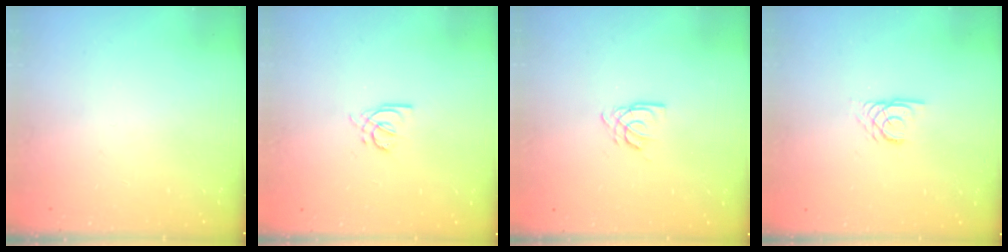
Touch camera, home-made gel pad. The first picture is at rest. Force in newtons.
{"total": 3.9, "press": 3.9, "slide": 0.7}
{"total": 4.7, "press": 4.7, "slide": 0.3}
{"total": 2.4, "press": 2.4, "slide": 0.2}